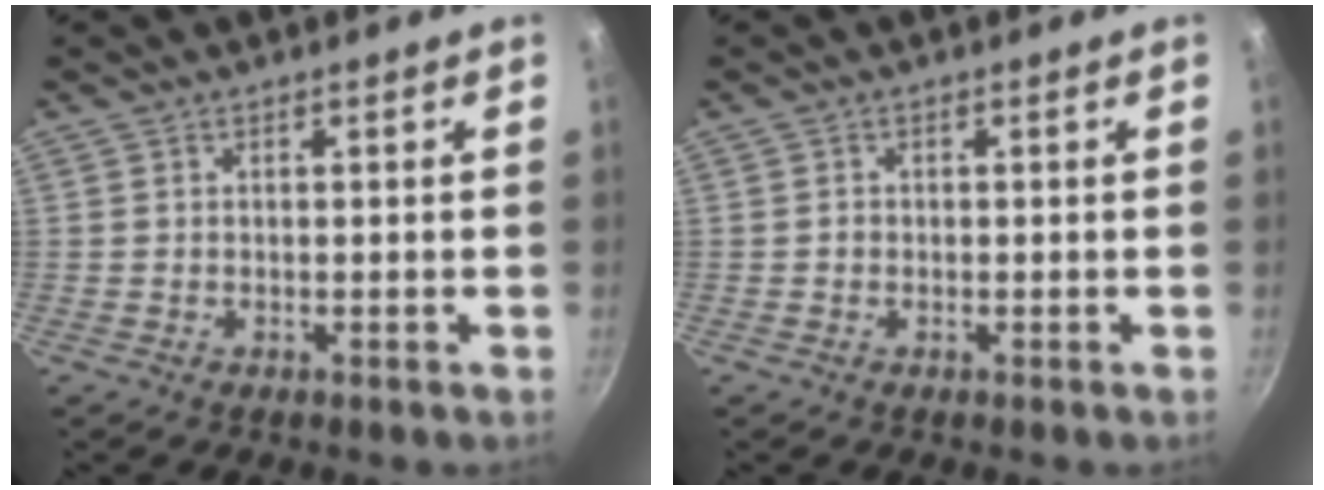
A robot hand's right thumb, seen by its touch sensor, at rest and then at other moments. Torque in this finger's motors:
{"motor_torque": [0.48, 0.38, 0.42, -0.26, 0.07]}